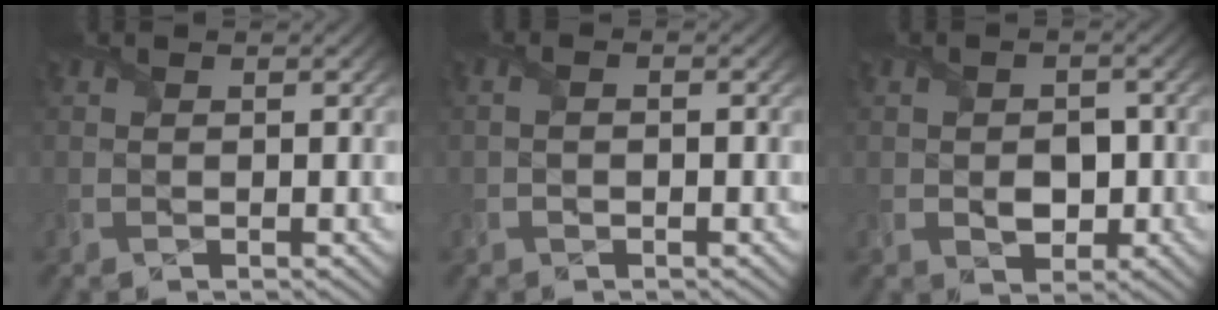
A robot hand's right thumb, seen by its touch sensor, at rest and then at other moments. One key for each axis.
{"total": 1.1, "fx": -0.5, "fy": 0.6, "fz": 0.7, "tx": -0.015, "ty": 0.000, "tz": -0.007}
{"total": 3.0, "fx": -0.7, "fy": 2.2, "fz": 1.9, "tx": -0.024, "ty": -0.004, "tz": -0.008}